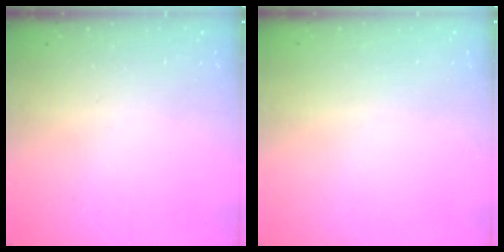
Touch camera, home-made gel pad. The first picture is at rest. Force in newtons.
{"total": 0.9, "press": 0.9, "slide": 0.1}